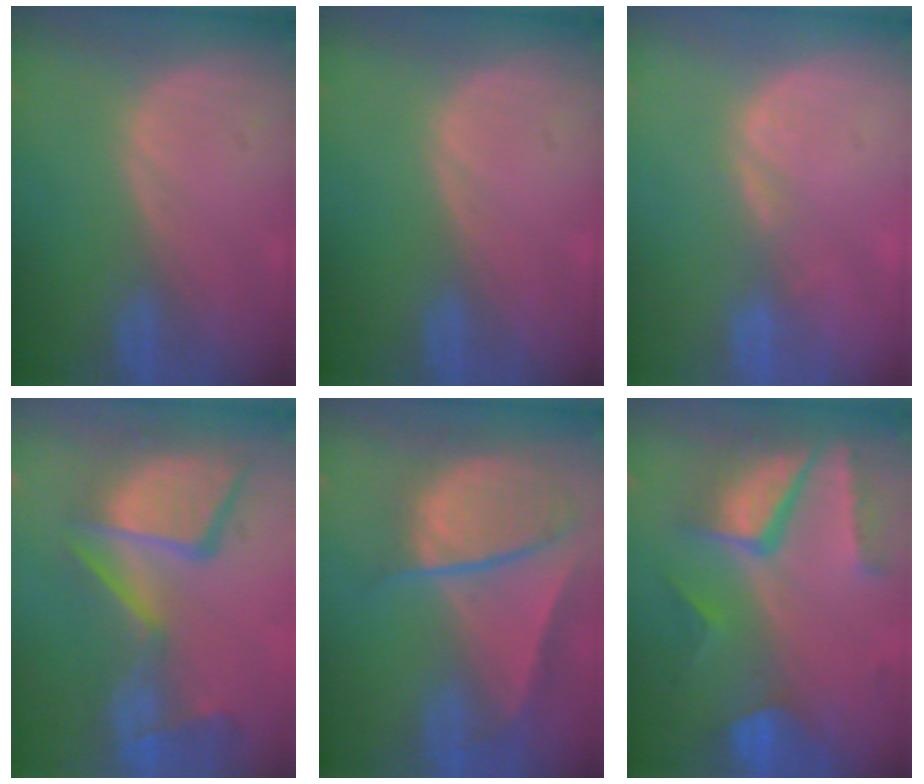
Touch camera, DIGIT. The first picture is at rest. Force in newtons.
{"total": 0.0}
{"total": 1.9, "press": 1.5, "slide": 1.1}
{"total": 13.5, "press": 11.1, "slide": 7.7}
{"total": 9.8, "press": 8.2, "slide": 5.3}
{"total": 10.4, "press": 8.7, "slide": 5.7}